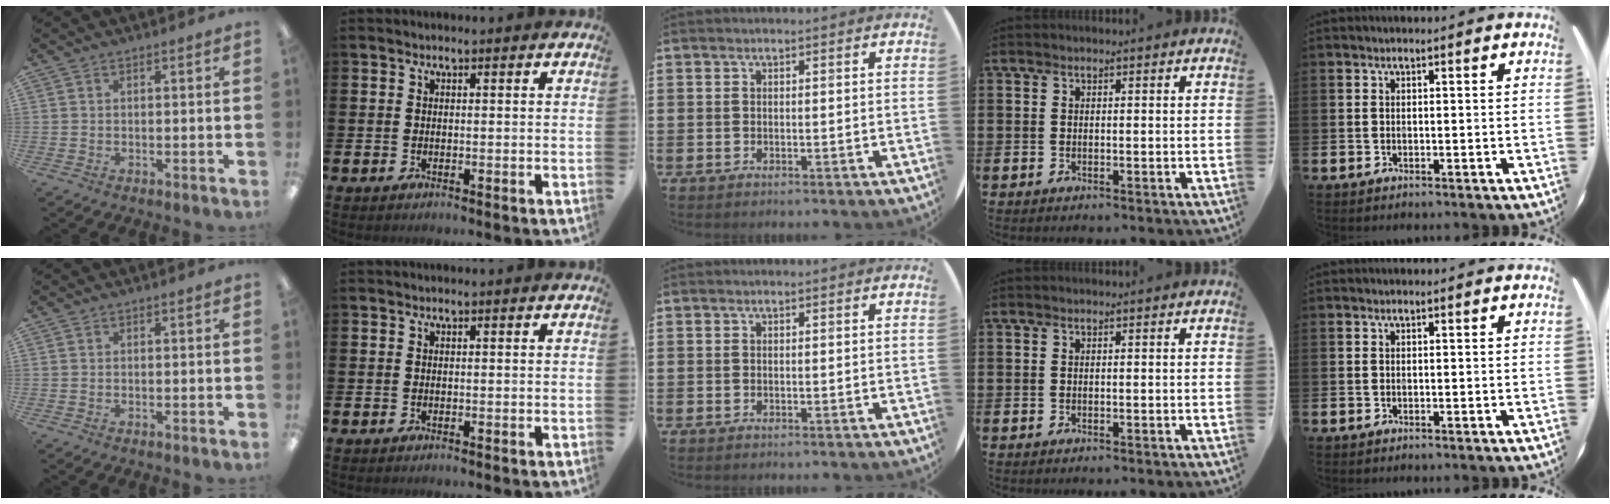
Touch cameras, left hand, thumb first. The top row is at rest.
{}